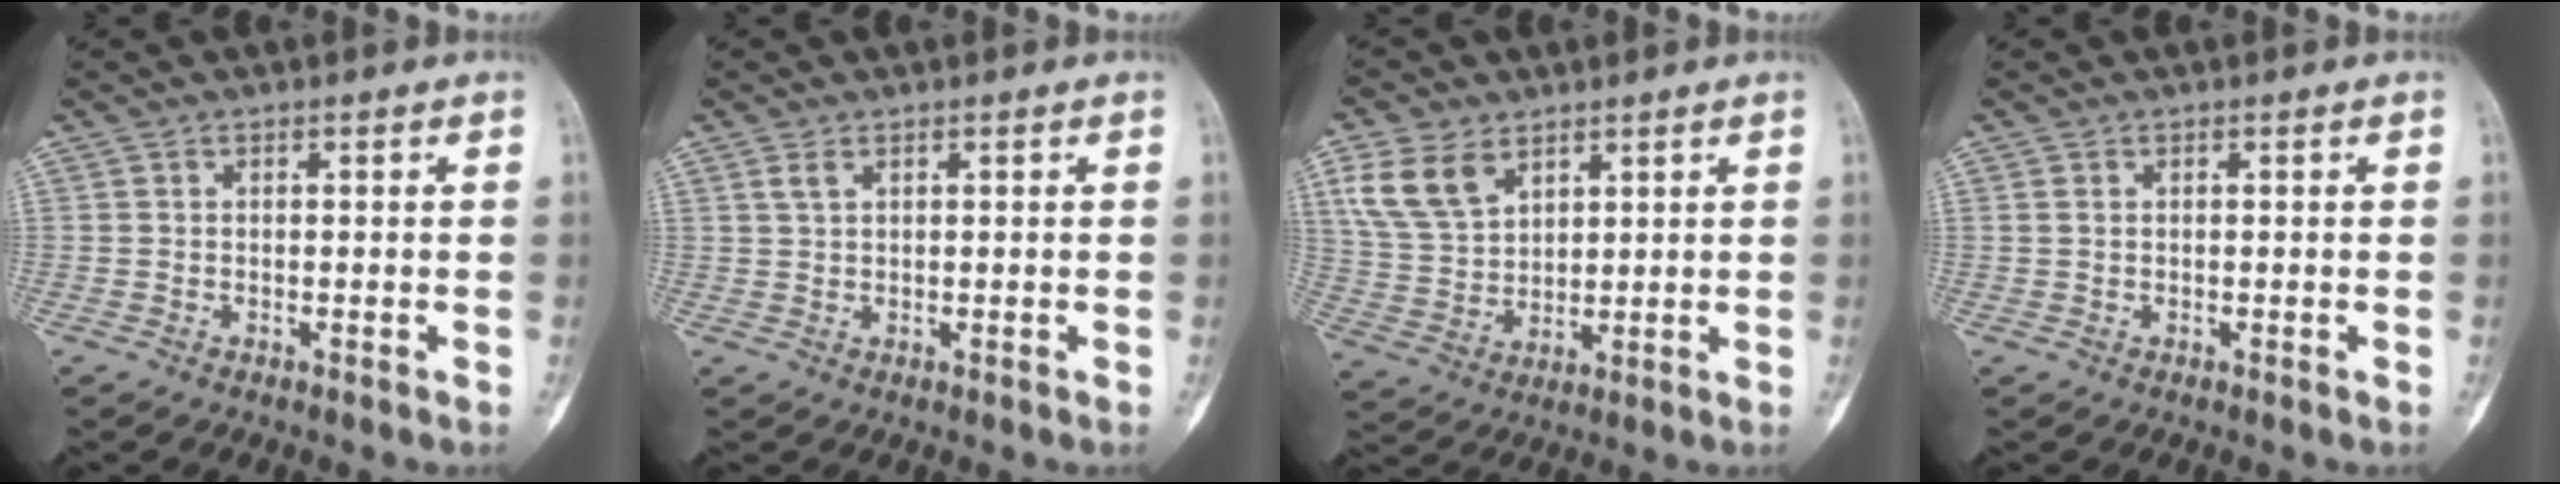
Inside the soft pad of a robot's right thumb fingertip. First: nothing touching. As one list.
[{"total": 1.6, "force": [0.9, 0.7, 1.0], "torque": [-0.023, 0.003, 0.023]}, {"total": 10.2, "force": [5.3, 6.4, 5.8], "torque": [-0.105, -0.014, 0.116]}, {"total": 0.8, "force": [0.3, 0.5, 0.5], "torque": [-0.014, 0.004, 0.008]}]